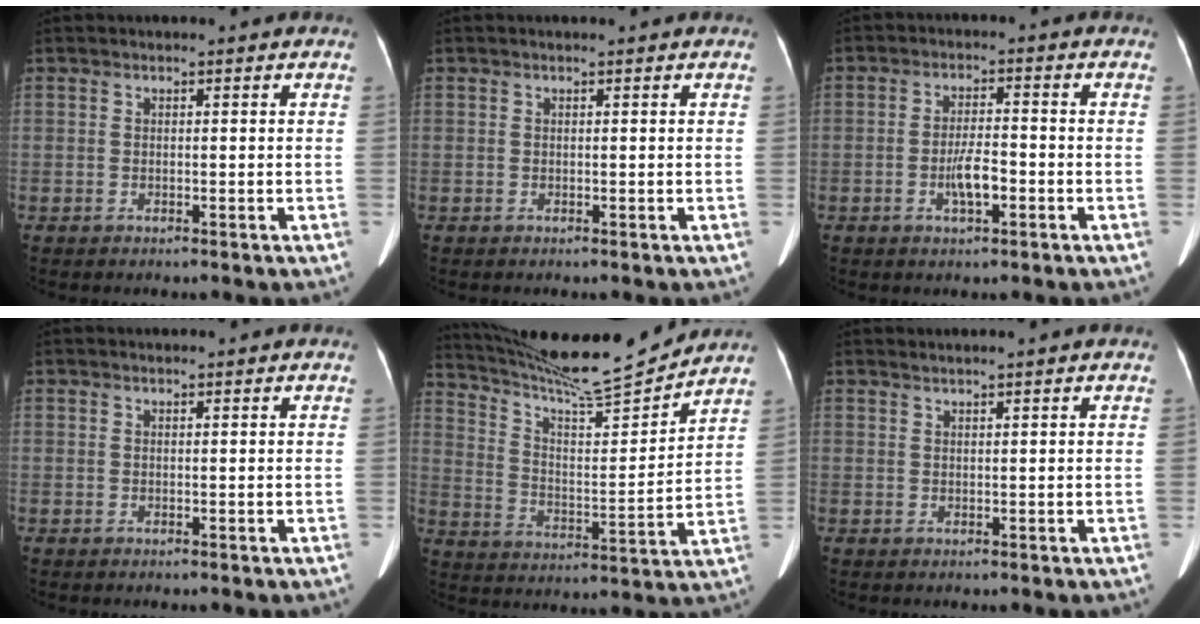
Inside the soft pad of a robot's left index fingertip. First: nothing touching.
{"total": 1.4, "force": [1.2, 0.0, 0.7], "torque": [-0.007, 0.015, 0.017]}
{"total": 4.1, "force": [-1.5, 1.0, 3.7], "torque": [-0.071, 0.000, -0.028]}
{"total": 2.0, "force": [1.9, 0.1, 0.6], "torque": [-0.009, 0.019, 0.024]}
{"total": 17.4, "force": [16.4, -0.4, 5.8], "torque": [-0.109, -0.023, 0.259]}
{"total": 3.0, "force": [2.7, -0.4, 1.2], "torque": [-0.016, 0.018, 0.040]}